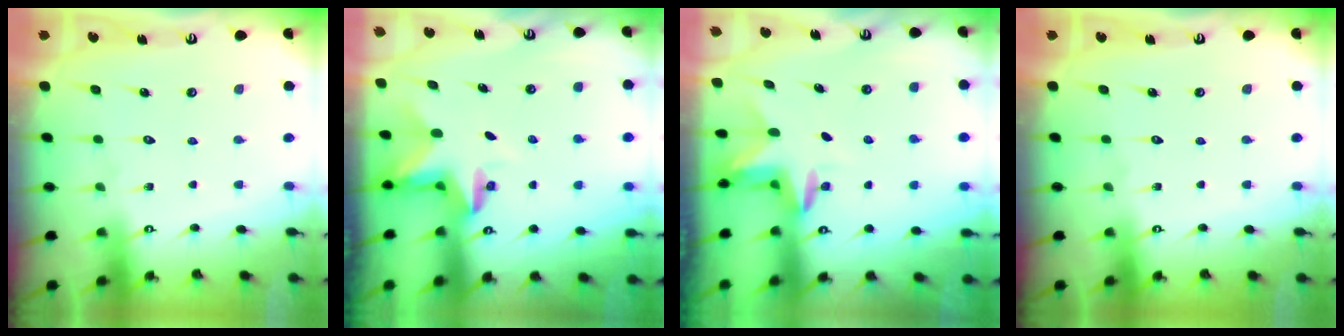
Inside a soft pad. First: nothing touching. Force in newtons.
{"total": 3.0, "press": 3.0, "slide": 0.2}
{"total": 2.6, "press": 2.6, "slide": 0.1}
{"total": 0.0}